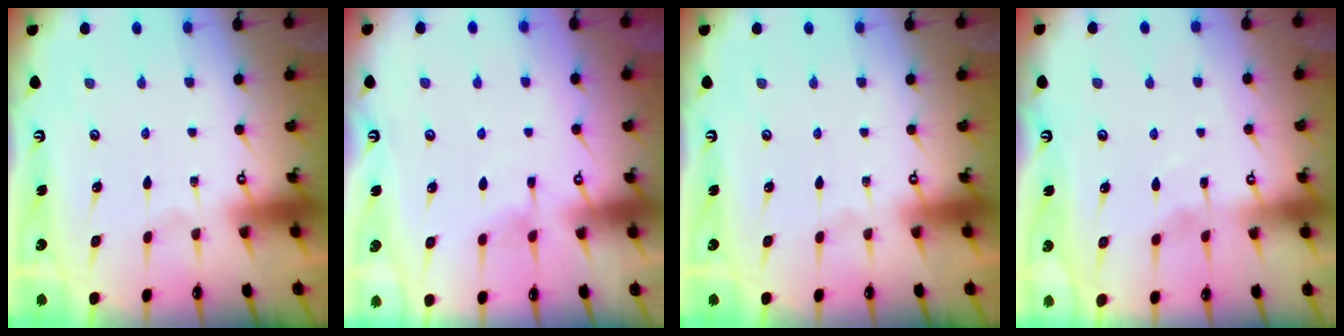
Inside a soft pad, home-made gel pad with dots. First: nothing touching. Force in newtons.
{"total": 4.3, "press": 4.3, "slide": 0.5}
{"total": 0.0}
{"total": 2.8, "press": 2.8, "slide": 0.5}